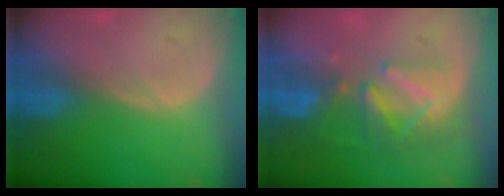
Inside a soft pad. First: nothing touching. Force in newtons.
{"total": 8.2, "press": 7.5, "slide": 3.3}